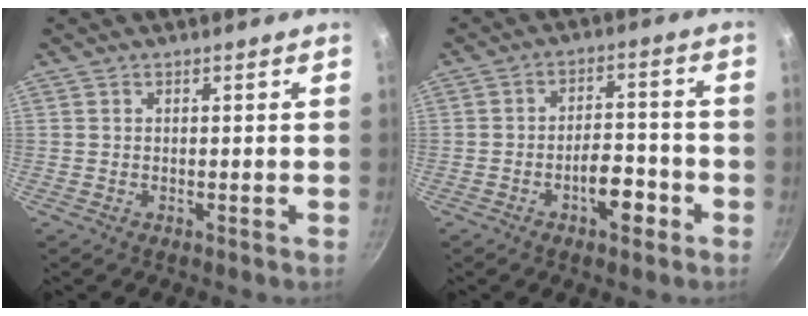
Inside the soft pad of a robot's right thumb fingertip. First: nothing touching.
{"total": 7.3, "force": [-3.5, 3.5, 5.4], "torque": [-0.062, 0.032, -0.055]}